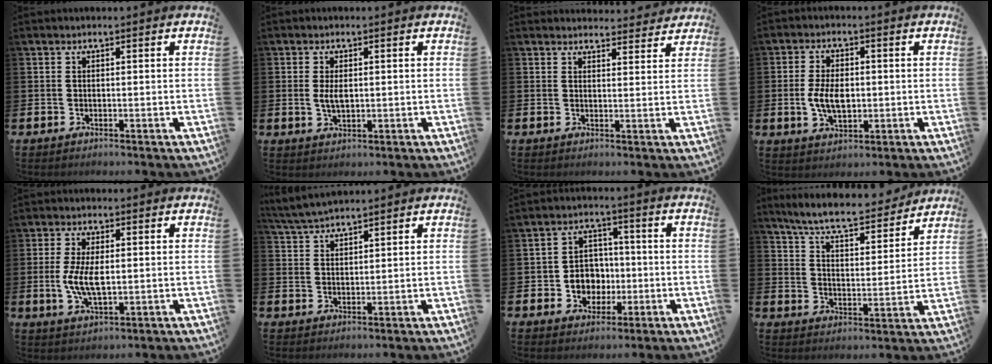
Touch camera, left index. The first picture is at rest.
{"total": 2.7, "force": [0.3, 1.3, 2.4], "torque": [-0.035, -0.001, 0.002]}
{"total": 3.0, "force": [3.0, 0.4, -0.1], "torque": [0.005, -0.022, 0.052]}
{"total": 5.4, "force": [-0.2, 3.1, 4.5], "torque": [-0.078, 0.002, -0.008]}
{"total": 5.8, "force": [0.1, 2.7, 5.1], "torque": [-0.106, 0.000, -0.004]}
{"total": 3.7, "force": [3.6, 0.2, 0.7], "torque": [-0.029, -0.013, 0.067]}
{"total": 5.3, "force": [-0.7, 4.9, 1.8], "torque": [-0.029, 0.003, -0.020]}
{"total": 7.6, "force": [7.0, 1.0, 2.8], "torque": [-0.086, -0.046, 0.121]}